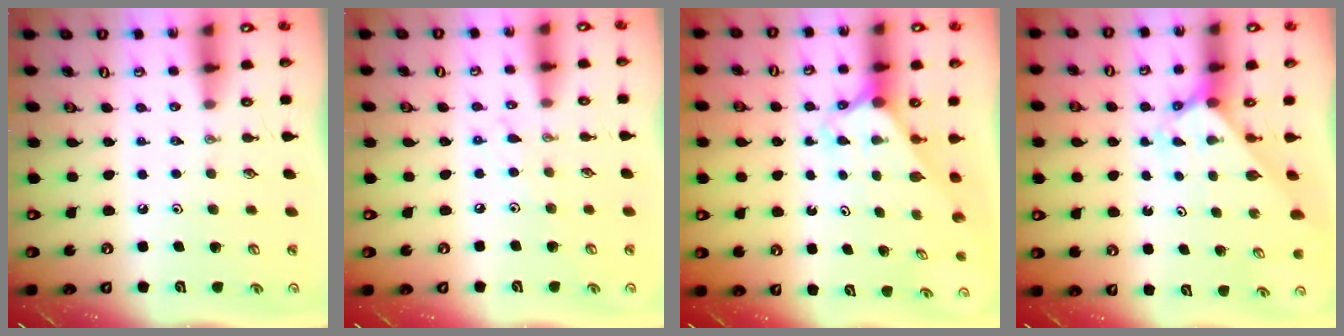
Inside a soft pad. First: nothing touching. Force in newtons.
{"total": 6.6, "press": 6.6, "slide": 0.4}
{"total": 2.4, "press": 2.4, "slide": 0.2}
{"total": 2.5, "press": 2.5, "slide": 0.2}